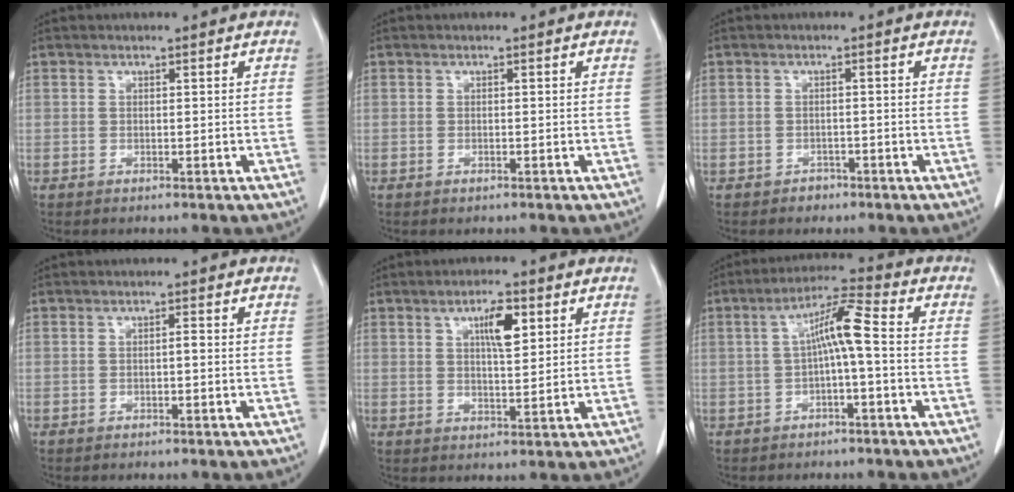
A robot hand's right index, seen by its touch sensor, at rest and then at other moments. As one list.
[{"total": 0.0}, {"total": 1.6, "force": [-1.1, 1.2, 0.1], "torque": [-0.002, 0.005, -0.018]}, {"total": 0.6, "force": [-0.2, 0.1, 0.6], "torque": [-0.010, 0.003, -0.003]}, {"total": 5.4, "force": [2.3, 1.4, 4.7], "torque": [-0.082, 0.000, 0.038]}, {"total": 6.7, "force": [-0.2, 0.4, 6.7], "torque": [-0.122, 0.024, -0.006]}]